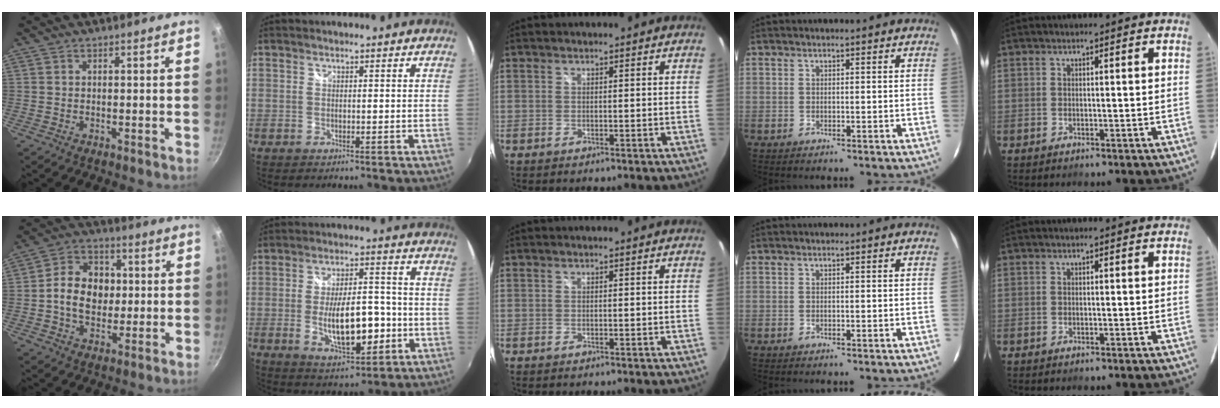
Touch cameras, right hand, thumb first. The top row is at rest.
{"thumb": {"total": 11.5, "force": [0.1, 9.0, 7.2], "torque": [-0.093, 0.014, -0.010]}, "index": {"total": 13.5, "force": [-3.1, 5.6, 11.9], "torque": [-0.210, -0.004, -0.032]}}